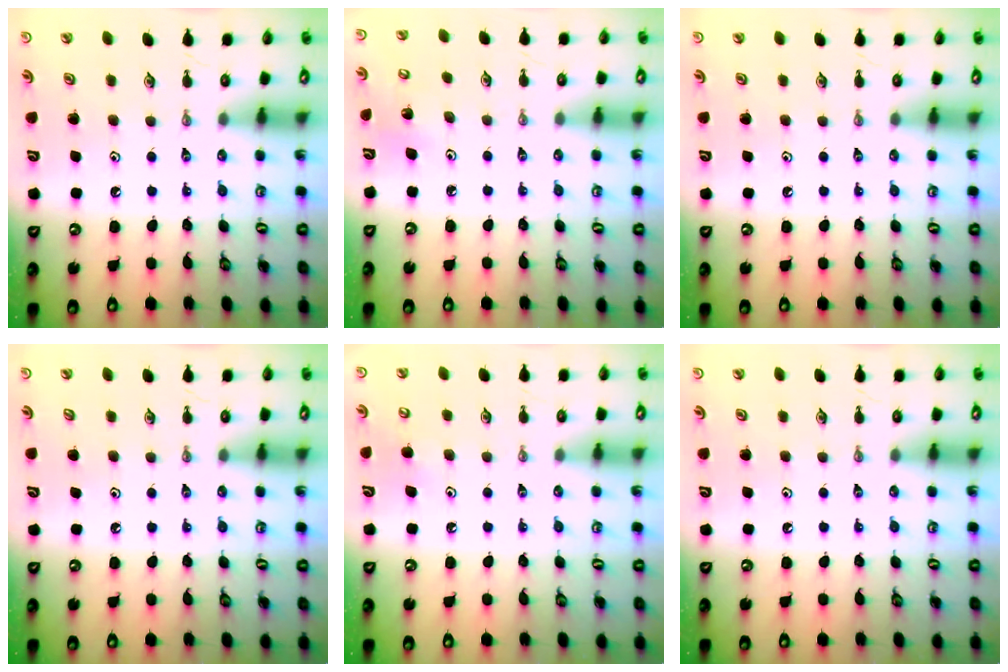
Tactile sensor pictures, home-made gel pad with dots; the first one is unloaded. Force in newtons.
{"total": 4.8, "press": 4.6, "slide": 1.3}
{"total": 0.0}
{"total": 1.1, "press": 0.1, "slide": 1.1}
{"total": 5.6, "press": 5.5, "slide": 0.7}
{"total": 0.0}